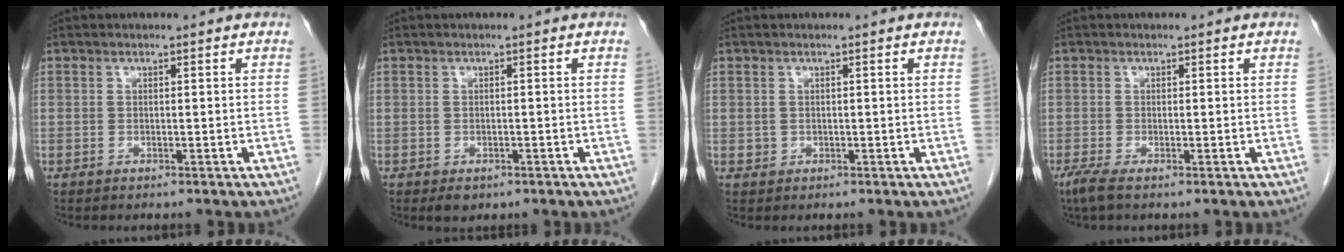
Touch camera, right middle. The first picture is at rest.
{"total": 2.7, "force": [-1.9, 1.4, 1.3], "torque": [-0.017, -0.003, -0.020]}
{"total": 0.7, "force": [-0.1, 0.7, 0.1], "torque": [-0.001, 0.002, 0.000]}
{"total": 1.8, "force": [-1.3, 0.1, 1.3], "torque": [-0.033, -0.010, -0.032]}